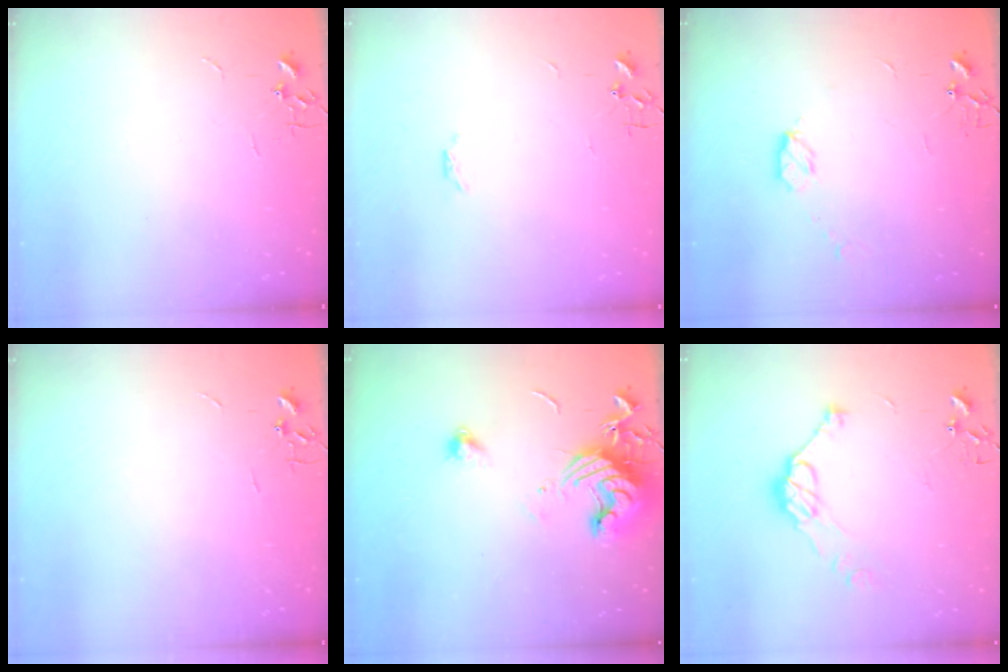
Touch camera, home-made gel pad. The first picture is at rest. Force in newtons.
{"total": 4.3, "press": 4.1, "slide": 1.5}
{"total": 5.8, "press": 5.8, "slide": 0.7}
{"total": 0.0}
{"total": 13.3, "press": 13.2, "slide": 1.7}
{"total": 9.5, "press": 9.5, "slide": 0.4}